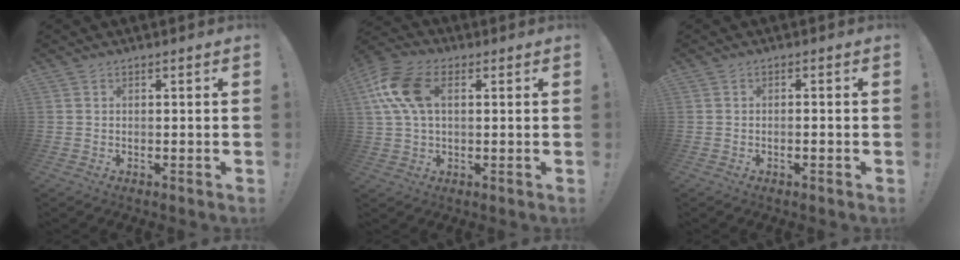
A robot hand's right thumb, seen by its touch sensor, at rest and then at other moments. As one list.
[{"total": 13.5, "force": [3.4, 8.3, 10.1], "torque": [-0.206, 0.009, 0.068]}, {"total": 1.1, "force": [-0.8, 0.0, 0.7], "torque": [-0.019, 0.003, -0.013]}]